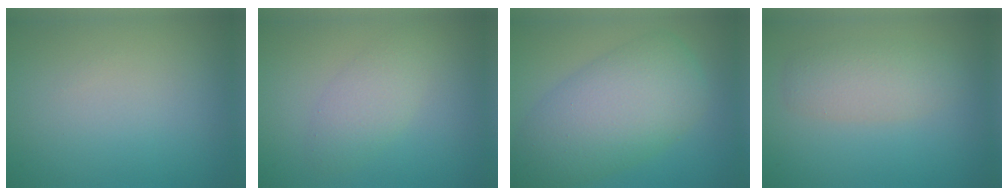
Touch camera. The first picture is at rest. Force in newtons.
{"total": 2.5, "press": 2.5, "slide": 0.2}
{"total": 8.5, "press": 8.5, "slide": 0.4}
{"total": 3.0, "press": 3.0, "slide": 0.2}